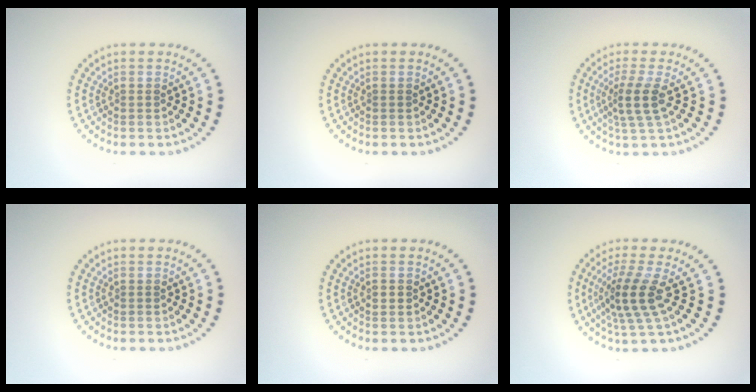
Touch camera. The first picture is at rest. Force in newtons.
{"total": 0.0}
{"total": 2.9, "press": 2.2, "slide": 1.8}
{"total": 0.0}
{"total": 1.1, "press": 1.1, "slide": 0.1}
{"total": 4.0, "press": 2.9, "slide": 2.7}